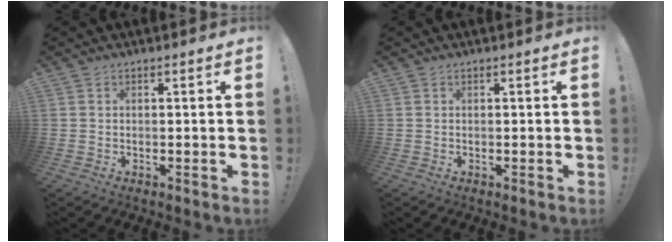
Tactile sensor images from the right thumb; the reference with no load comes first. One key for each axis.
{"total": 0.0}